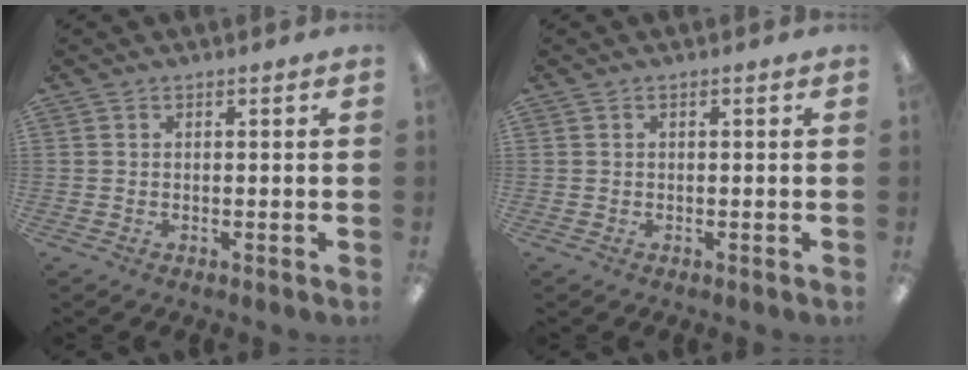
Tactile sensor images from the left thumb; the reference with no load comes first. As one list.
[{"total": 0.0}]